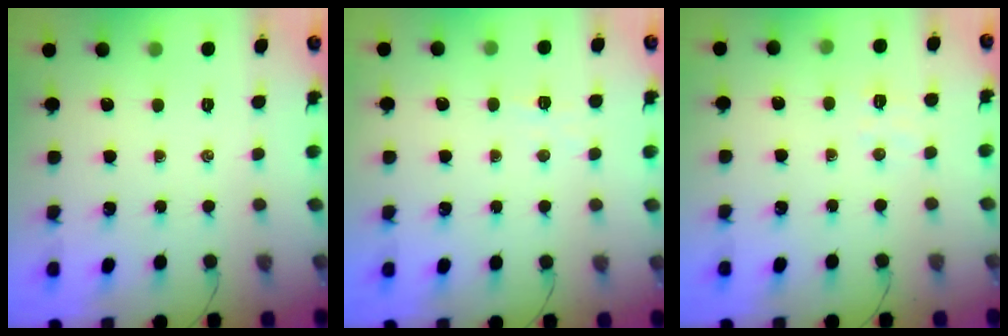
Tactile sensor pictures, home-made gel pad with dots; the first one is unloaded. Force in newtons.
{"total": 2.9, "press": 2.7, "slide": 0.8}
{"total": 4.6, "press": 4.4, "slide": 1.2}